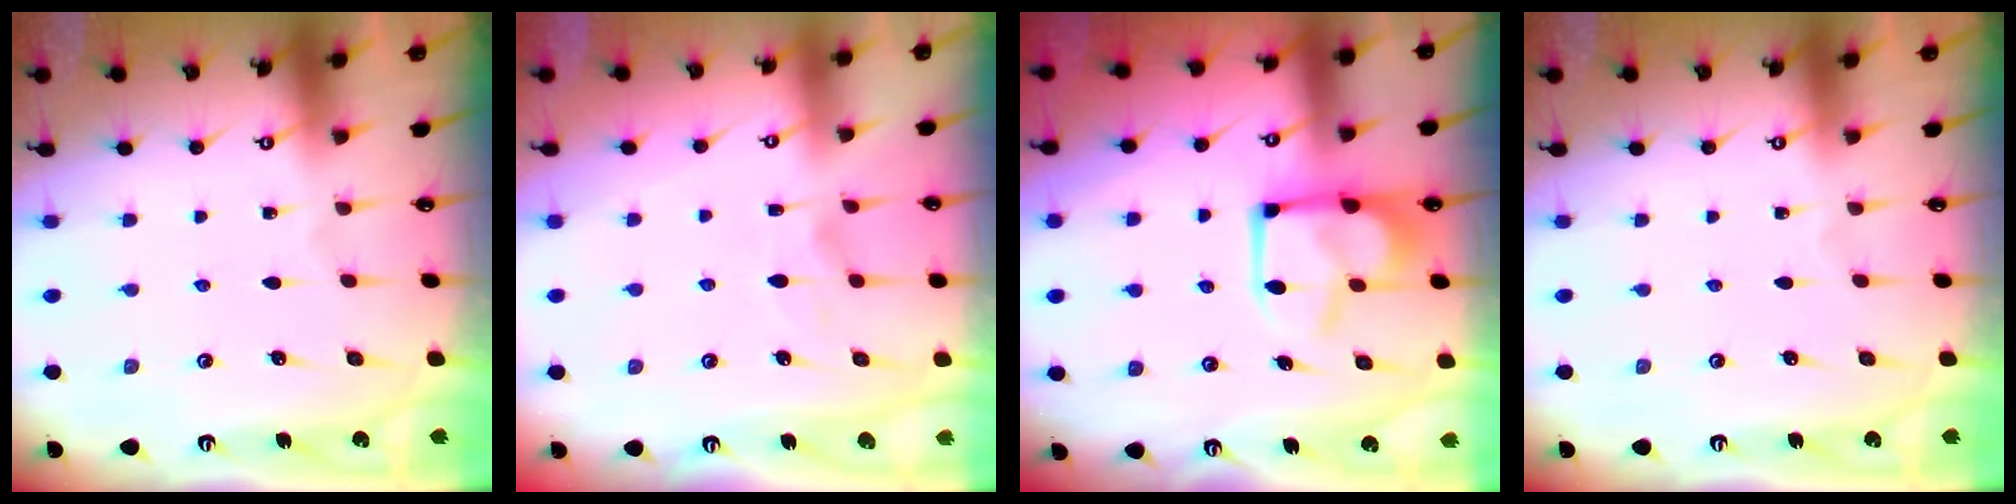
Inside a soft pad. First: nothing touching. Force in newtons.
{"total": 2.3, "press": 2.0, "slide": 1.2}
{"total": 11.1, "press": 11.0, "slide": 1.3}
{"total": 0.0}